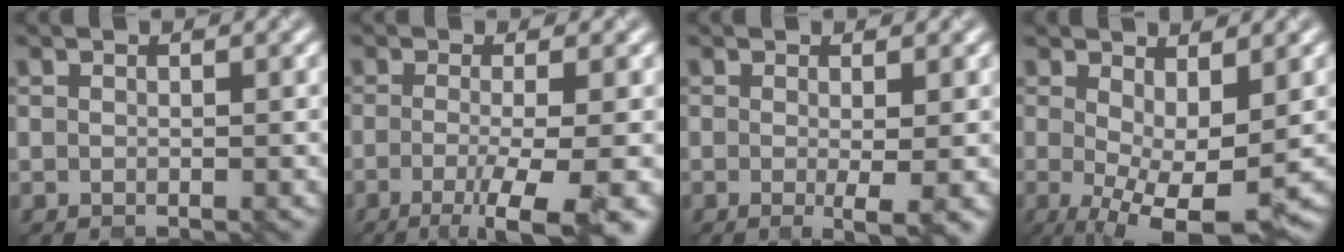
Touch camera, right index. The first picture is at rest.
{"total": 7.4, "force": [-2.9, 1.9, 6.5], "torque": [-0.085, -0.015, -0.045]}
{"total": 2.4, "force": [-0.4, 0.3, 2.4], "torque": [-0.036, -0.010, -0.004]}
{"total": 7.6, "force": [-1.2, 2.5, 7.0], "torque": [-0.120, -0.017, -0.012]}